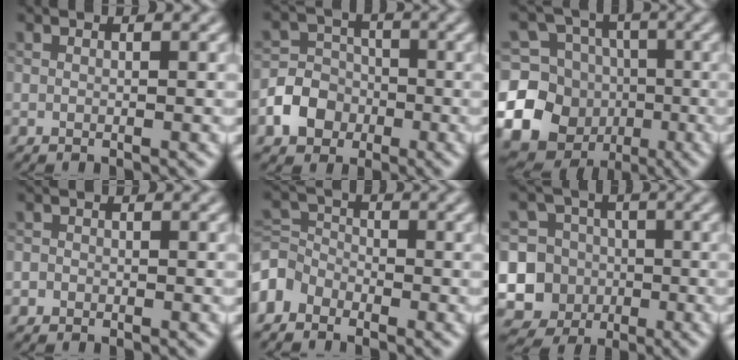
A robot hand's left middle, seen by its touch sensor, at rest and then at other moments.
{"total": 4.7, "force": [-1.9, 3.9, 1.7], "torque": [-0.014, 0.000, -0.054]}
{"total": 18.4, "force": [-5.3, 17.0, 4.7], "torque": [-0.138, -0.031, -0.100]}
{"total": 0.7, "force": [-0.3, 0.6, 0.1], "torque": [0.002, -0.004, -0.006]}
{"total": 2.9, "force": [-2.1, 1.9, 0.7], "torque": [-0.019, 0.004, -0.059]}
{"total": 11.6, "force": [-2.9, 11.0, 2.0], "torque": [-0.072, -0.005, -0.058]}